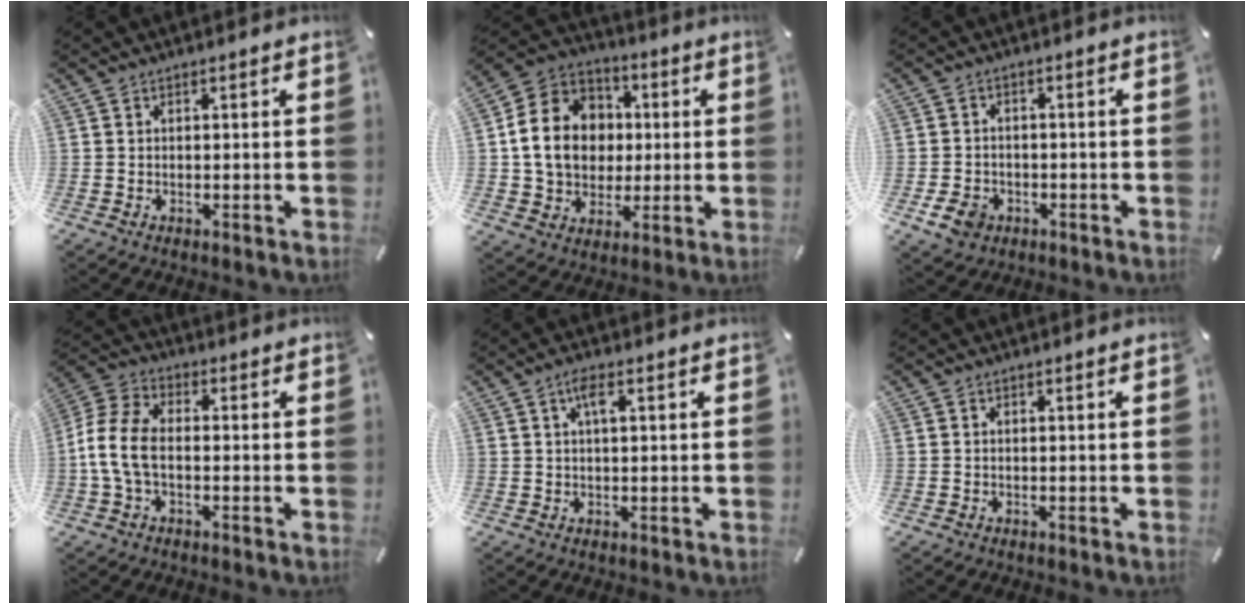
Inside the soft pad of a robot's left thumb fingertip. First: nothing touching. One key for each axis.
{"total": 16.1, "fx": 0.6, "fy": 14.0, "fz": 7.8, "tx": -0.160, "ty": 0.023, "tz": 0.016}
{"total": 5.5, "fx": -2.6, "fy": 4.4, "fz": 2.2, "tx": -0.045, "ty": 0.007, "tz": -0.050}
{"total": 9.0, "fx": -2.0, "fy": 5.4, "fz": 6.9, "tx": -0.152, "ty": 0.008, "tz": -0.036}
{"total": 3.1, "fx": 1.0, "fy": 0.9, "fz": 2.8, "tx": -0.059, "ty": 0.007, "tz": 0.014}
{"total": 0.5, "fx": -0.3, "fy": 0.4, "fz": 0.0, "tx": 0.002, "ty": 0.005, "tz": -0.008}